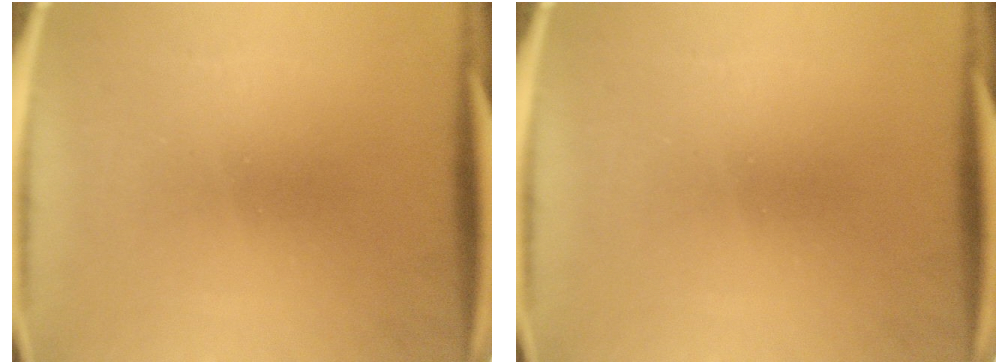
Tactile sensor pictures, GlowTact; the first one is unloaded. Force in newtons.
{"total": 0.0}